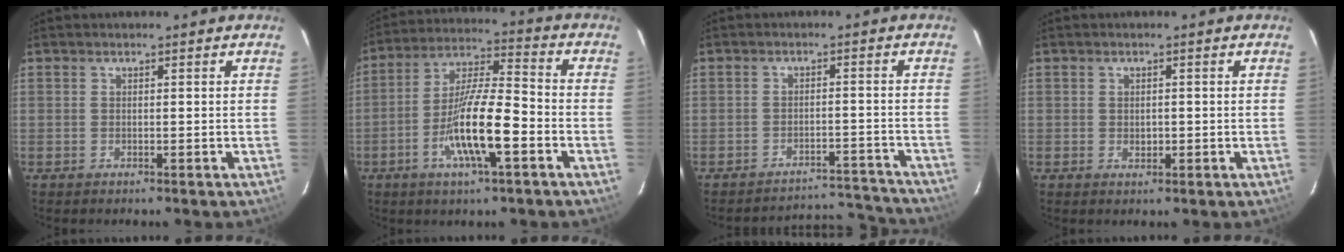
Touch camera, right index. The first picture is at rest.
{"total": 13.1, "force": [-5.0, 2.4, 11.9], "torque": [-0.234, -0.003, -0.098]}
{"total": 11.8, "force": [-11.6, 2.4, 0.4], "torque": [-0.004, 0.043, -0.148]}
{"total": 1.5, "force": [-0.1, 1.2, 1.0], "torque": [-0.015, 0.001, -0.001]}